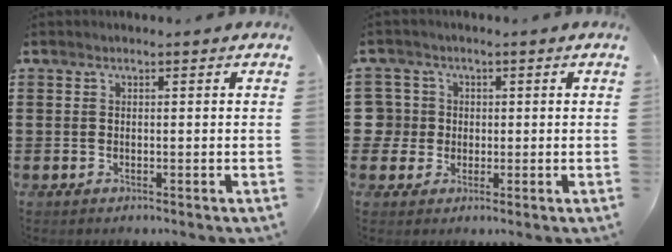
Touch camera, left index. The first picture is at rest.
{"total": 4.2, "force": [0.1, 4.2, 0.4], "torque": [-0.036, 0.010, -0.003]}